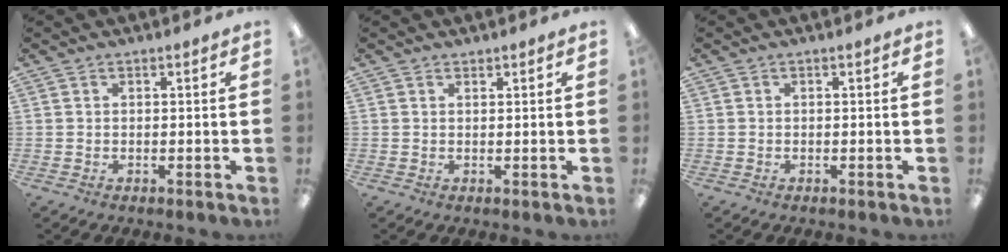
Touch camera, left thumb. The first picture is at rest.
{"total": 0.9, "force": [0.8, 0.3, 0.0], "torque": [-0.001, -0.001, 0.016]}
{"total": 0.0}